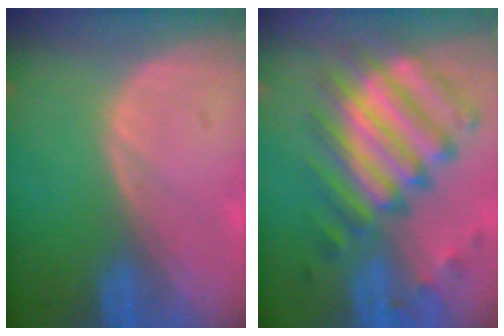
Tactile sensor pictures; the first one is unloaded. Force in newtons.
{"total": 11.6, "press": 10.6, "slide": 4.9}